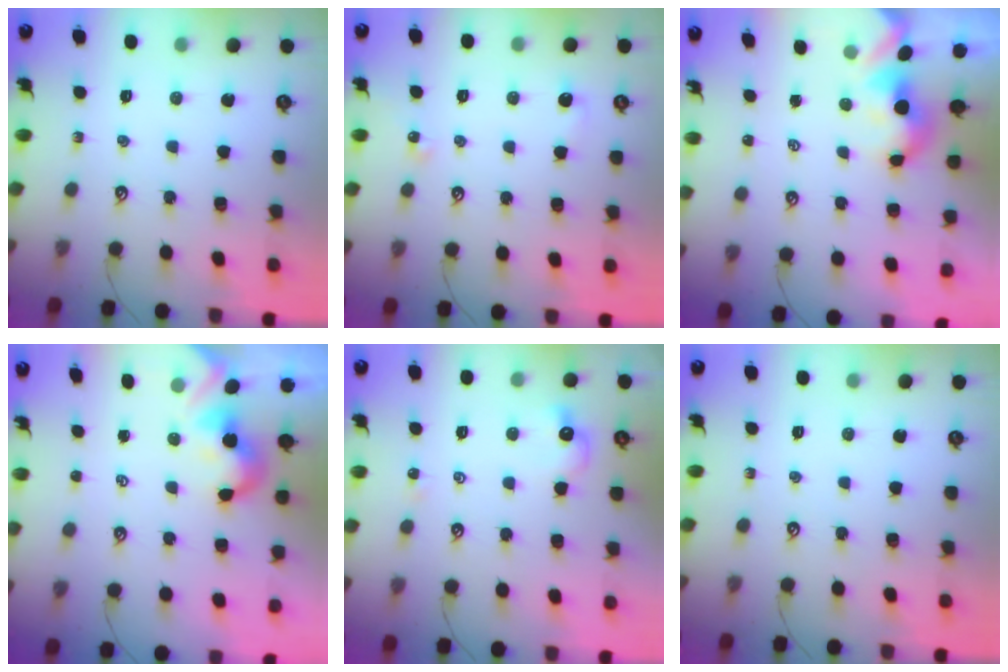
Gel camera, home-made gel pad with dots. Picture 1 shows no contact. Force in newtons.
{"total": 5.5, "press": 5.5, "slide": 0.7}
{"total": 2.0, "press": 2.0, "slide": 0.2}
{"total": 2.1, "press": 2.1, "slide": 0.3}
{"total": 3.4, "press": 3.3, "slide": 0.8}
{"total": 0.0}